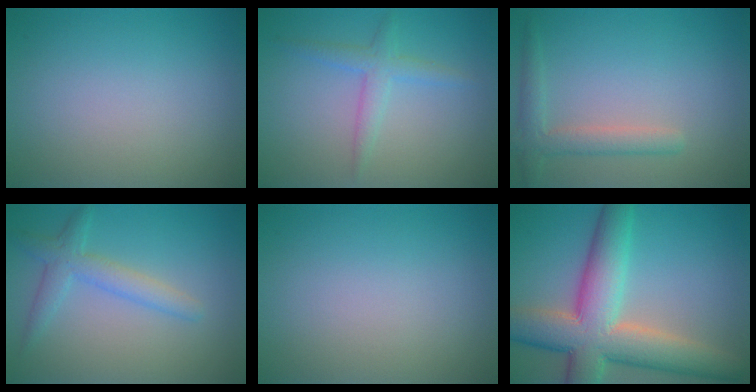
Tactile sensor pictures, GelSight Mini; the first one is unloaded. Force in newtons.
{"total": 2.2, "press": 2.2, "slide": 0.1}
{"total": 2.6, "press": 2.5, "slide": 0.2}
{"total": 2.7, "press": 2.7, "slide": 0.1}
{"total": 0.0}
{"total": 10.3, "press": 10.2, "slide": 0.5}